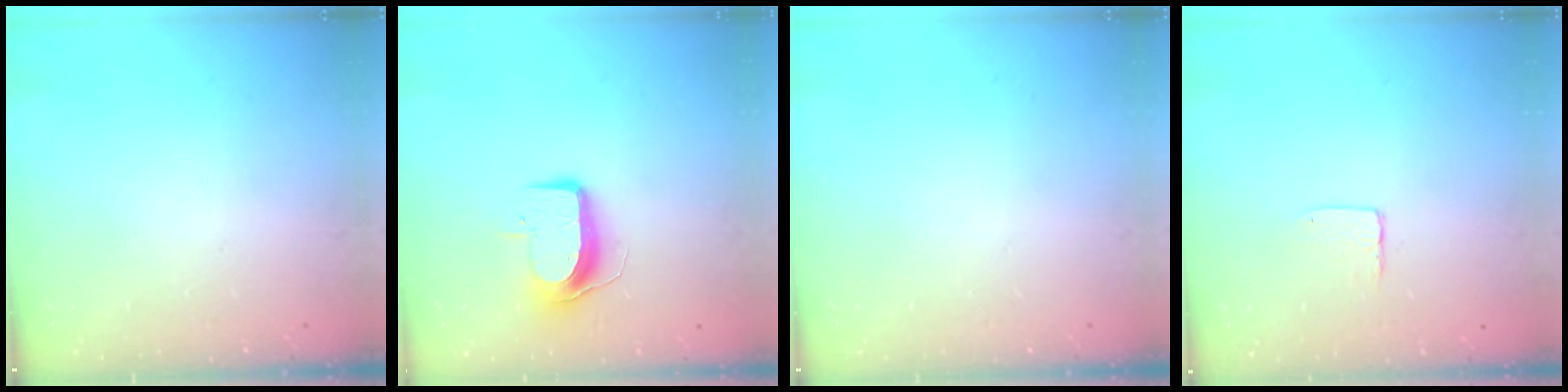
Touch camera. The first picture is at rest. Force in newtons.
{"total": 9.0, "press": 9.0, "slide": 0.6}
{"total": 0.0}
{"total": 3.6, "press": 3.6, "slide": 0.3}